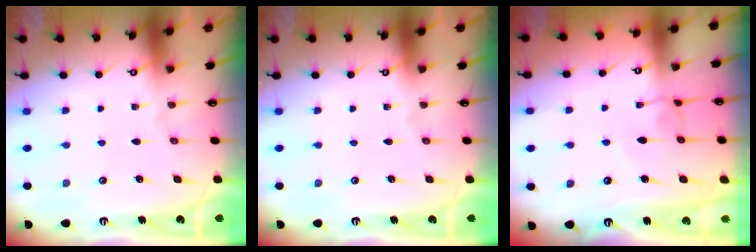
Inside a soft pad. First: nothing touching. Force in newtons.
{"total": 0.0}
{"total": 1.1, "press": 1.0, "slide": 0.3}